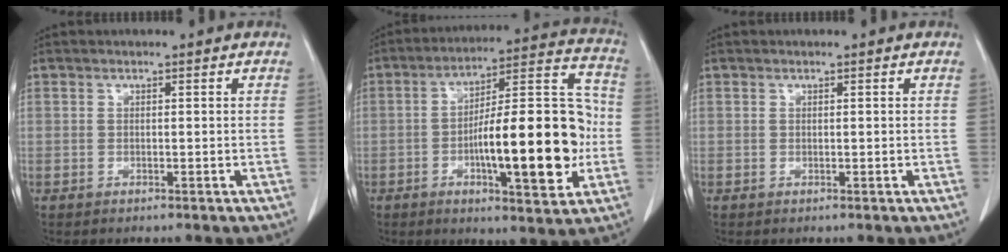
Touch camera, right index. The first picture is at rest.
{"total": 19.5, "force": [-3.5, 4.6, 18.6], "torque": [-0.280, 0.024, -0.049]}
{"total": 0.0}